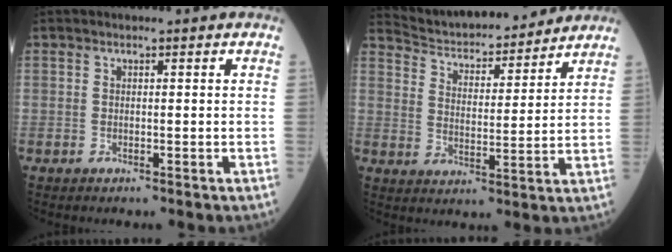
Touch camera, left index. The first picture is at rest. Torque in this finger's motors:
{"motor_torque": [-0.01, -0.35, 0.18, 0.02]}